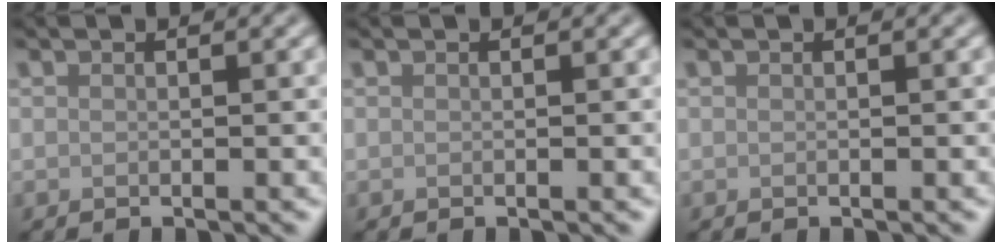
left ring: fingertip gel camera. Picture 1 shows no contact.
{"total": 0.0}
{"total": 0.0}